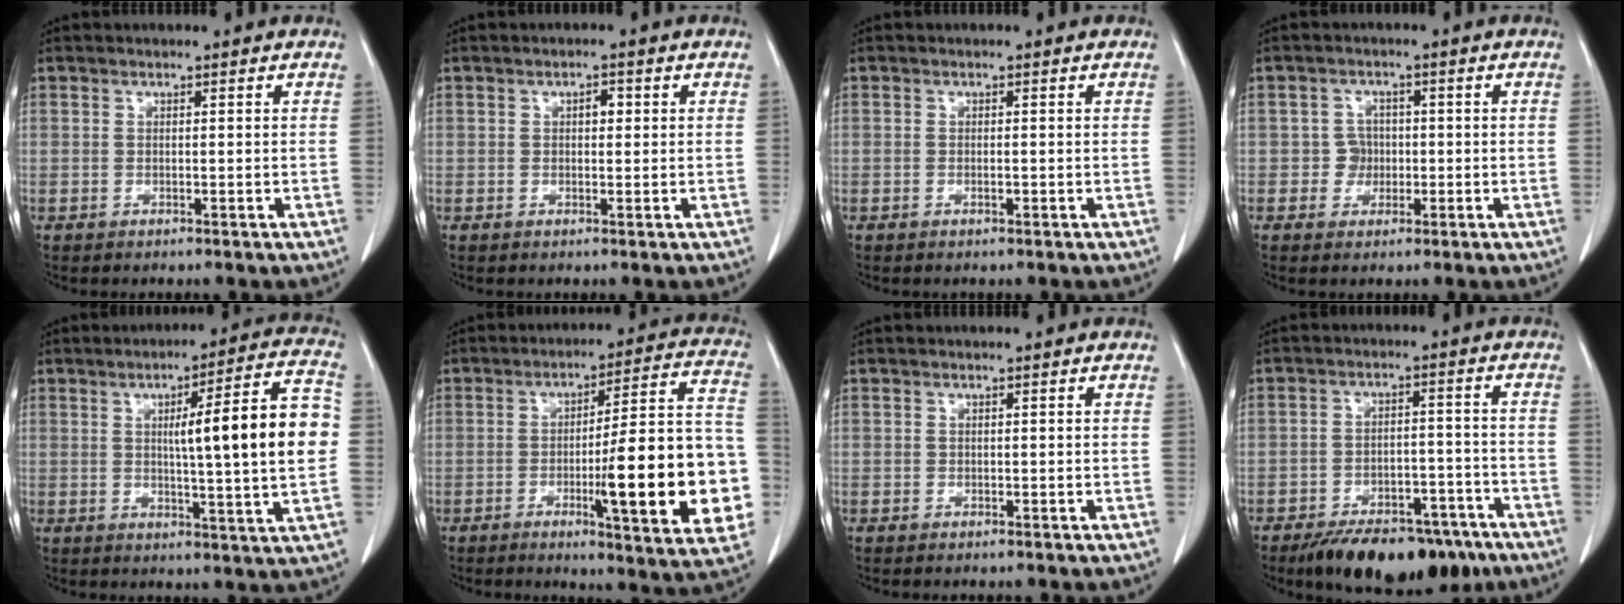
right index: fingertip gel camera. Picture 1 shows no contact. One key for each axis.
{"total": 1.6, "fx": 0.4, "fy": 0.8, "fz": 1.3, "tx": -0.020, "ty": 0.003, "tz": 0.004}
{"total": 0.5, "fx": -0.2, "fy": 0.1, "fz": 0.5, "tx": -0.010, "ty": 0.000, "tz": -0.002}
{"total": 2.8, "fx": -0.5, "fy": 2.7, "fz": 0.4, "tx": 0.003, "ty": 0.010, "tz": -0.007}
{"total": 15.0, "fx": 1.1, "fy": 0.4, "fz": 15.0, "tx": -0.209, "ty": 0.016, "tz": 0.013}
{"total": 20.9, "fx": -4.7, "fy": 2.5, "fz": 20.2, "tx": -0.214, "ty": 0.015, "tz": -0.059}
{"total": 0.0}
{"total": 15.0, "fx": -11.2, "fy": 6.4, "fz": 7.7, "tx": -0.088, "ty": 0.017, "tz": -0.165}